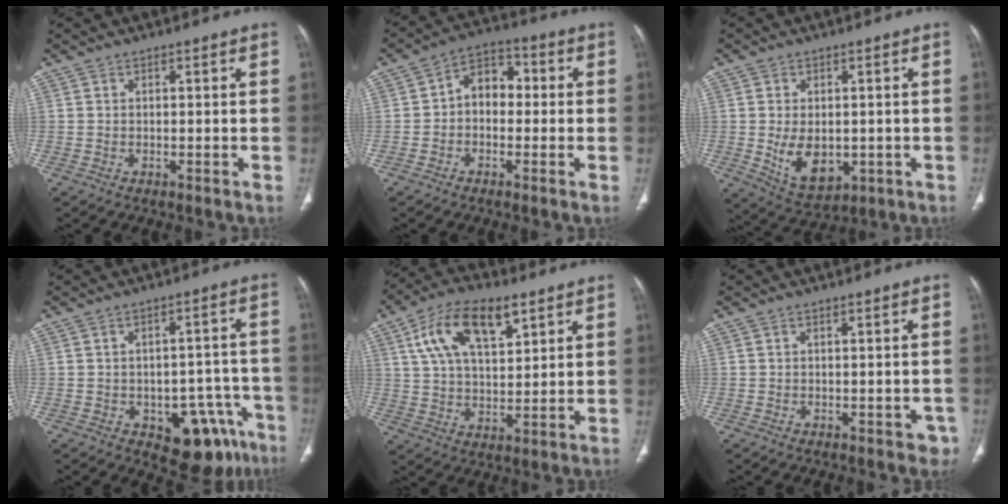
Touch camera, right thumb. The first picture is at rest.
{"total": 7.3, "force": [-0.2, 5.3, 5.0], "torque": [-0.047, 0.030, -0.019]}
{"total": 8.9, "force": [-1.1, 5.9, 6.6], "torque": [-0.088, -0.008, 0.000]}
{"total": 13.1, "force": [-6.7, 7.4, 8.4], "torque": [-0.054, 0.043, -0.080]}
{"total": 14.9, "force": [7.1, 7.2, 10.9], "torque": [-0.177, -0.006, 0.127]}
{"total": 2.6, "force": [-0.9, 1.7, 1.8], "torque": [0.003, 0.005, -0.008]}